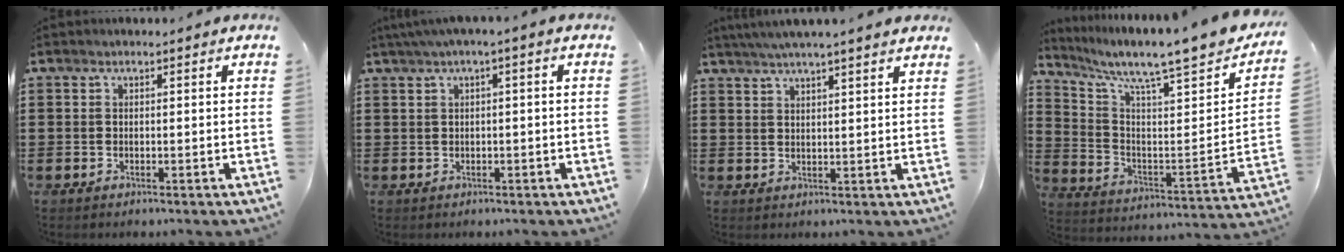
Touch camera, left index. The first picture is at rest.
{"total": 1.9, "force": [-0.3, 0.0, 1.8], "torque": [-0.030, -0.004, -0.006]}
{"total": 3.8, "force": [3.3, -0.5, 1.6], "torque": [-0.042, -0.006, 0.060]}
{"total": 8.1, "force": [6.9, 0.3, 4.2], "torque": [-0.092, -0.071, 0.103]}